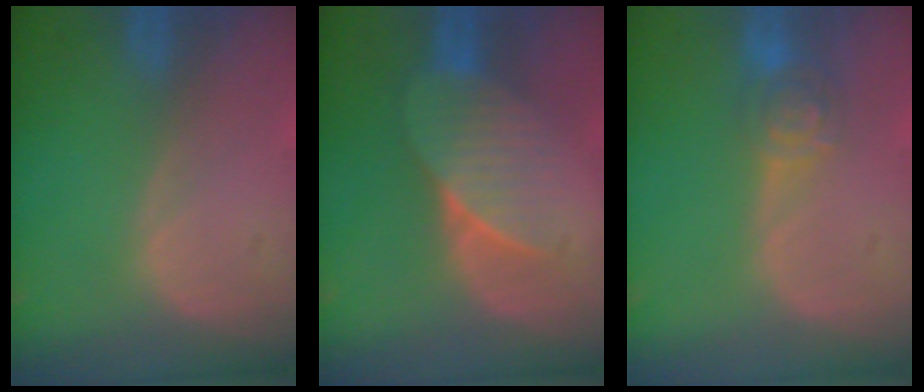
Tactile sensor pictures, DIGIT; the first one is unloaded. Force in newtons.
{"total": 7.3, "press": 6.8, "slide": 2.7}
{"total": 4.6, "press": 4.2, "slide": 1.9}